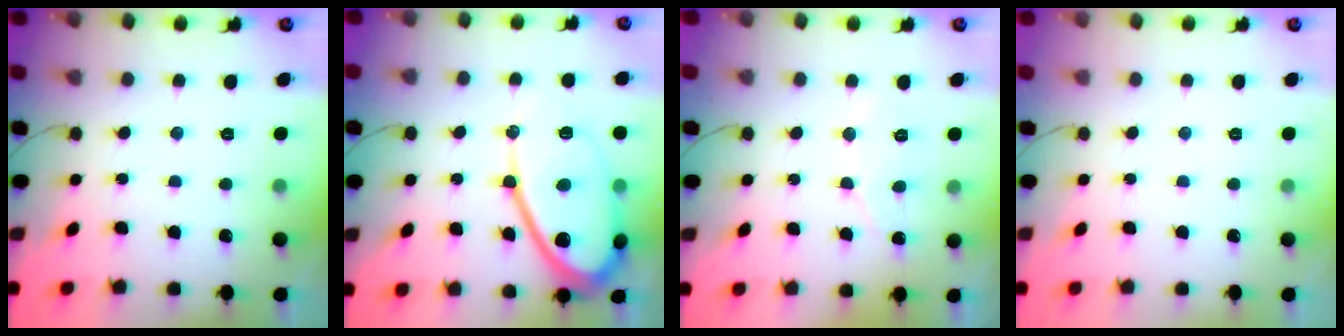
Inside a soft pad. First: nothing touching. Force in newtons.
{"total": 18.4, "press": 18.4, "slide": 1.5}
{"total": 5.5, "press": 5.5, "slide": 0.3}
{"total": 0.0}